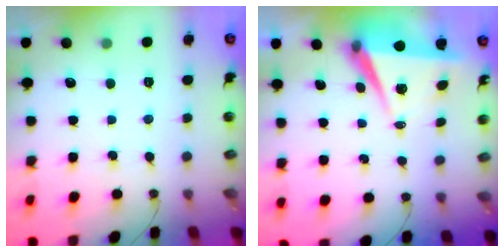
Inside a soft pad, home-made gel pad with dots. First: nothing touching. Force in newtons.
{"total": 7.2, "press": 5.7, "slide": 4.4}